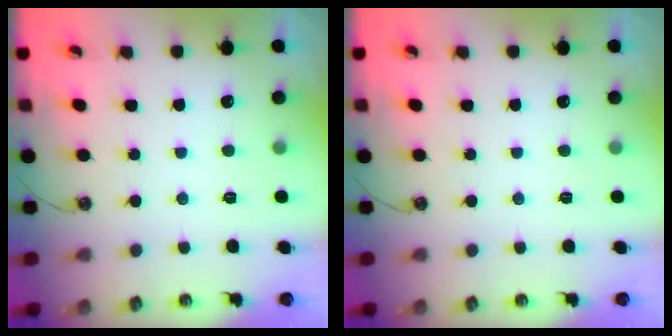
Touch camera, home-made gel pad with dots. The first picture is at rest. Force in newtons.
{"total": 0.0}